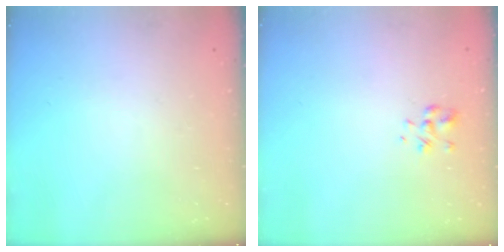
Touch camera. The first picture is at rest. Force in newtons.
{"total": 2.2, "press": 2.1, "slide": 0.8}